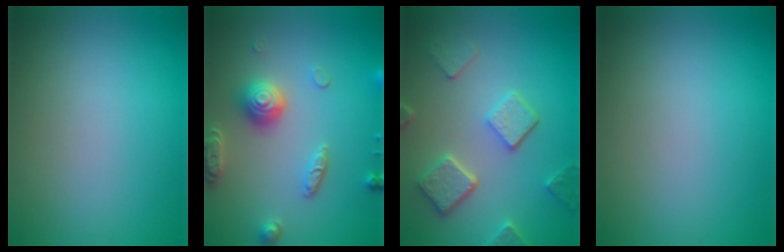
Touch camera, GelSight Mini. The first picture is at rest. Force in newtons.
{"total": 4.2, "press": 3.5, "slide": 2.3}
{"total": 5.0, "press": 3.9, "slide": 3.2}
{"total": 0.0}